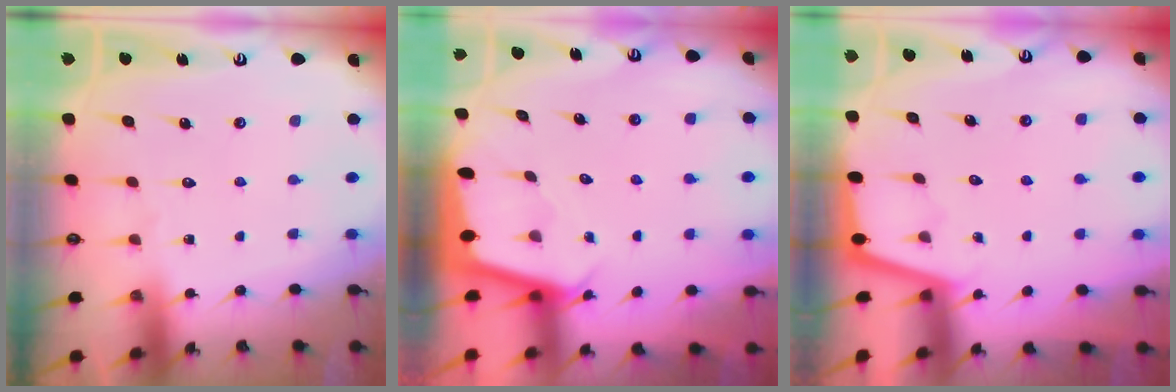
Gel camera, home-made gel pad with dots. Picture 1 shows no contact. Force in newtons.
{"total": 1.9, "press": 1.9, "slide": 0.1}
{"total": 1.7, "press": 1.7, "slide": 0.2}